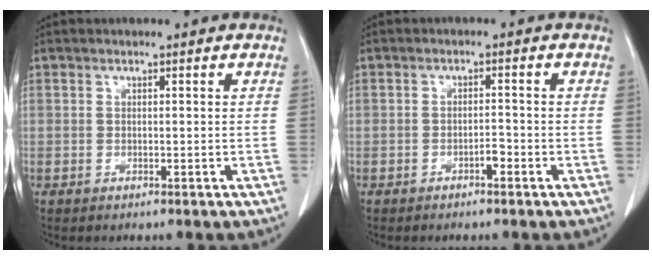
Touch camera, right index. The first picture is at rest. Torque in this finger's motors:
{"motor_torque": [0.10, 0.03, 0.29, 0.05]}